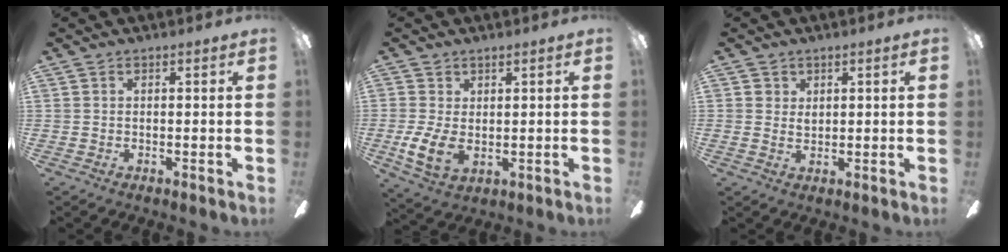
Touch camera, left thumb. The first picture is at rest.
{"total": 7.4, "force": [-0.2, 4.8, 5.7], "torque": [-0.118, -0.006, -0.001]}
{"total": 1.7, "force": [0.7, 1.2, 0.9], "torque": [-0.010, 0.000, 0.011]}